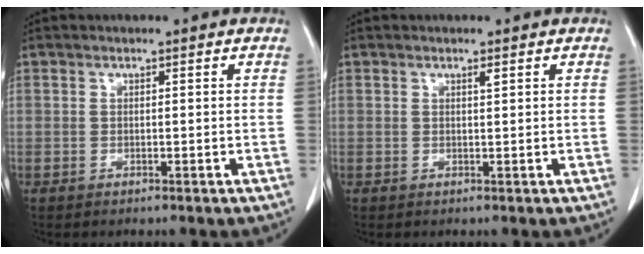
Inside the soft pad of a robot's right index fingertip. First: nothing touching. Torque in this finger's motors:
{"motor_torque": [0.01, 0.00, 0.00, 0.00]}